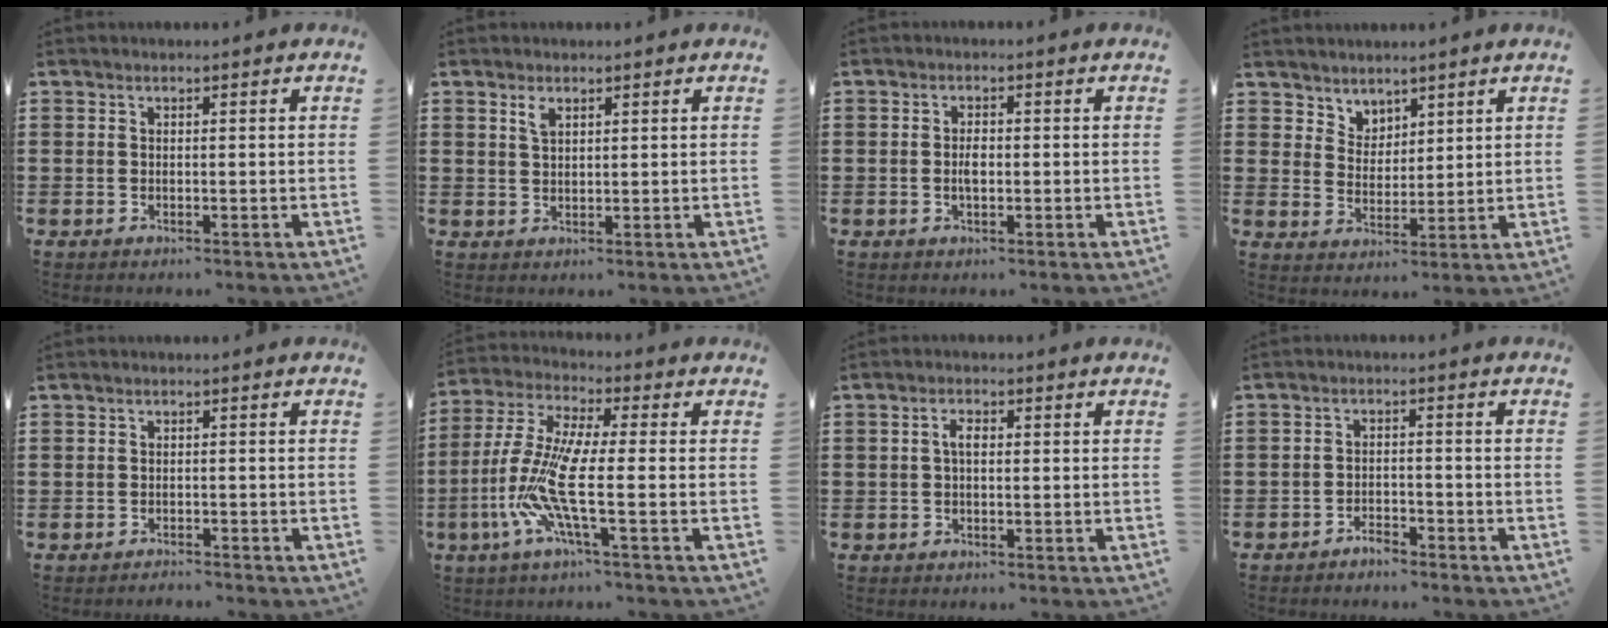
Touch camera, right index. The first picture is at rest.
{"total": 1.9, "force": [1.2, 0.8, 1.2], "torque": [-0.028, 0.003, 0.021]}
{"total": 2.3, "force": [-0.2, 1.0, 2.1], "torque": [-0.040, 0.001, -0.003]}
{"total": 3.8, "force": [3.1, 2.1, -0.4], "torque": [-0.008, -0.002, 0.060]}
{"total": 1.1, "force": [-1.1, 0.1, -0.2], "torque": [0.000, 0.004, -0.026]}
{"total": 11.2, "force": [-3.0, 2.0, 10.6], "torque": [-0.256, -0.029, -0.068]}
{"total": 2.0, "force": [0.1, 0.9, 1.8], "torque": [-0.037, 0.005, 0.000]}
{"total": 2.2, "force": [-2.2, 0.4, 0.2], "torque": [-0.012, 0.004, -0.046]}